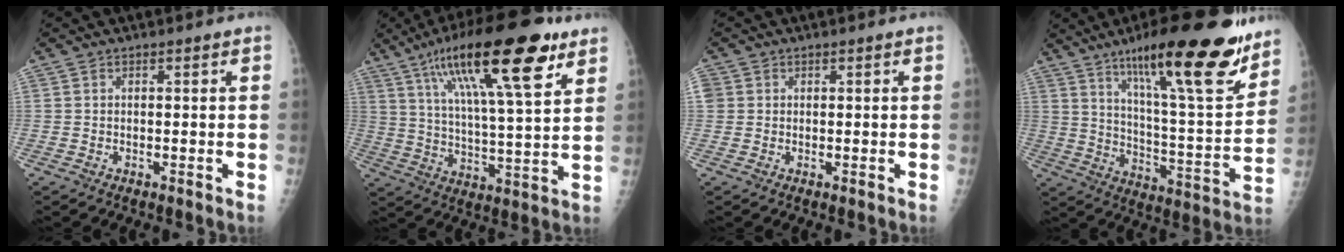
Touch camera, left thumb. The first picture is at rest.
{"total": 23.3, "force": [12.6, 5.6, 18.8], "torque": [-0.302, -0.023, 0.211]}
{"total": 2.0, "force": [0.4, 1.9, 0.5], "torque": [0.001, 0.002, 0.008]}
{"total": 25.0, "force": [16.2, 4.8, 18.5], "torque": [-0.260, -0.070, 0.259]}